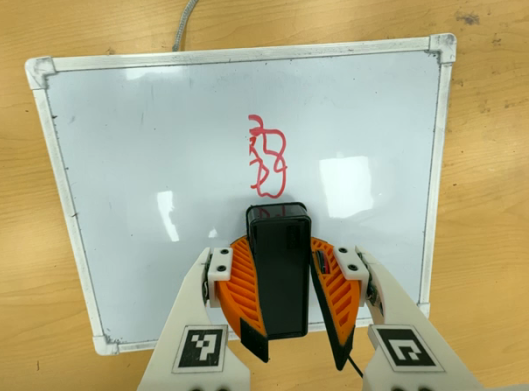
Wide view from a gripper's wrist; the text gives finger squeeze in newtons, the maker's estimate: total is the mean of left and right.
{"total": 10.6, "left": 10.4, "right": 10.7}